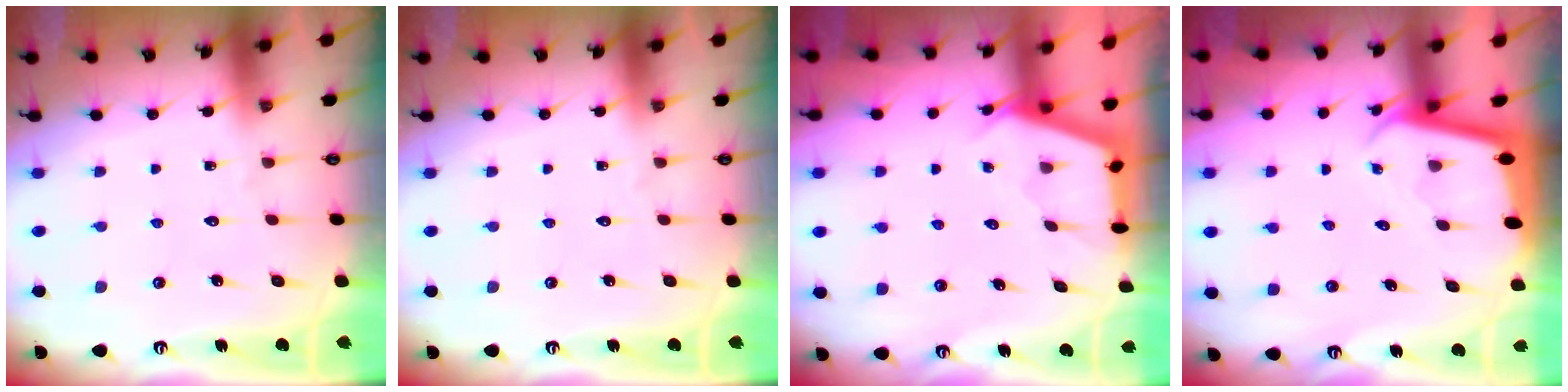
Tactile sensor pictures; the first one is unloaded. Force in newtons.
{"total": 0.0}
{"total": 2.6, "press": 2.6, "slide": 0.3}
{"total": 2.7, "press": 2.7, "slide": 0.2}